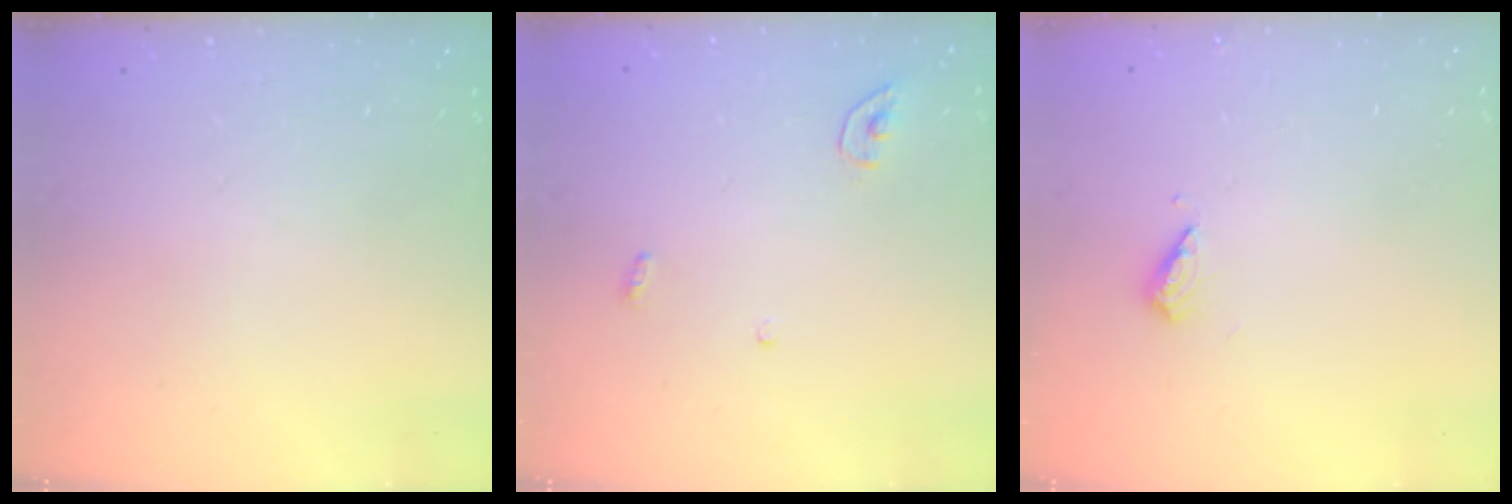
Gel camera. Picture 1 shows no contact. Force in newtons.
{"total": 3.5, "press": 3.5, "slide": 0.3}
{"total": 5.8, "press": 5.6, "slide": 1.3}